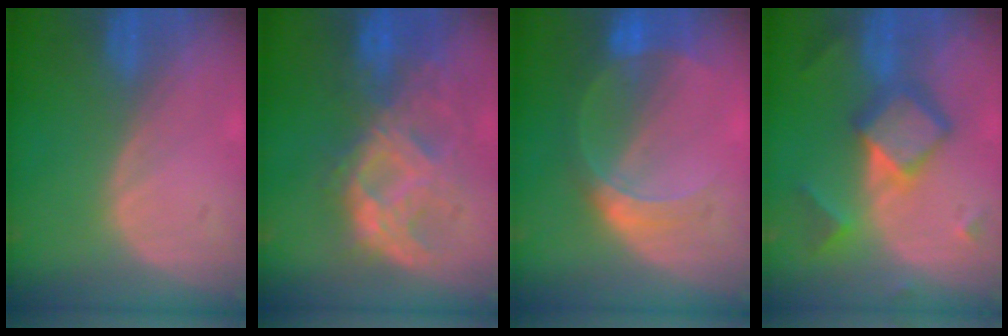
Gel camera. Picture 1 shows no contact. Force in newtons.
{"total": 9.3, "press": 8.8, "slide": 2.9}
{"total": 6.8, "press": 6.0, "slide": 3.2}
{"total": 7.4, "press": 7.4, "slide": 0.5}